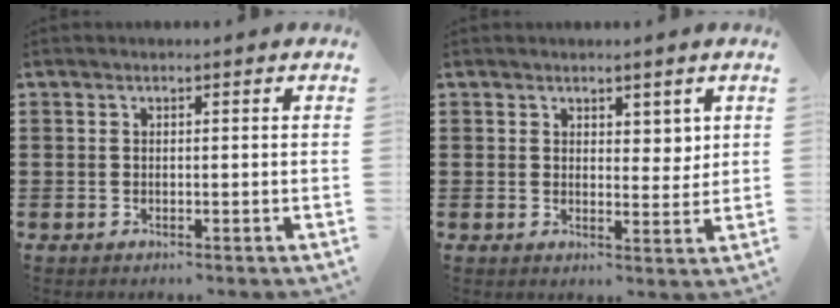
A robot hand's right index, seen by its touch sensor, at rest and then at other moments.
{"total": 3.0, "force": [2.2, 1.9, 1.1], "torque": [-0.010, 0.003, 0.037]}